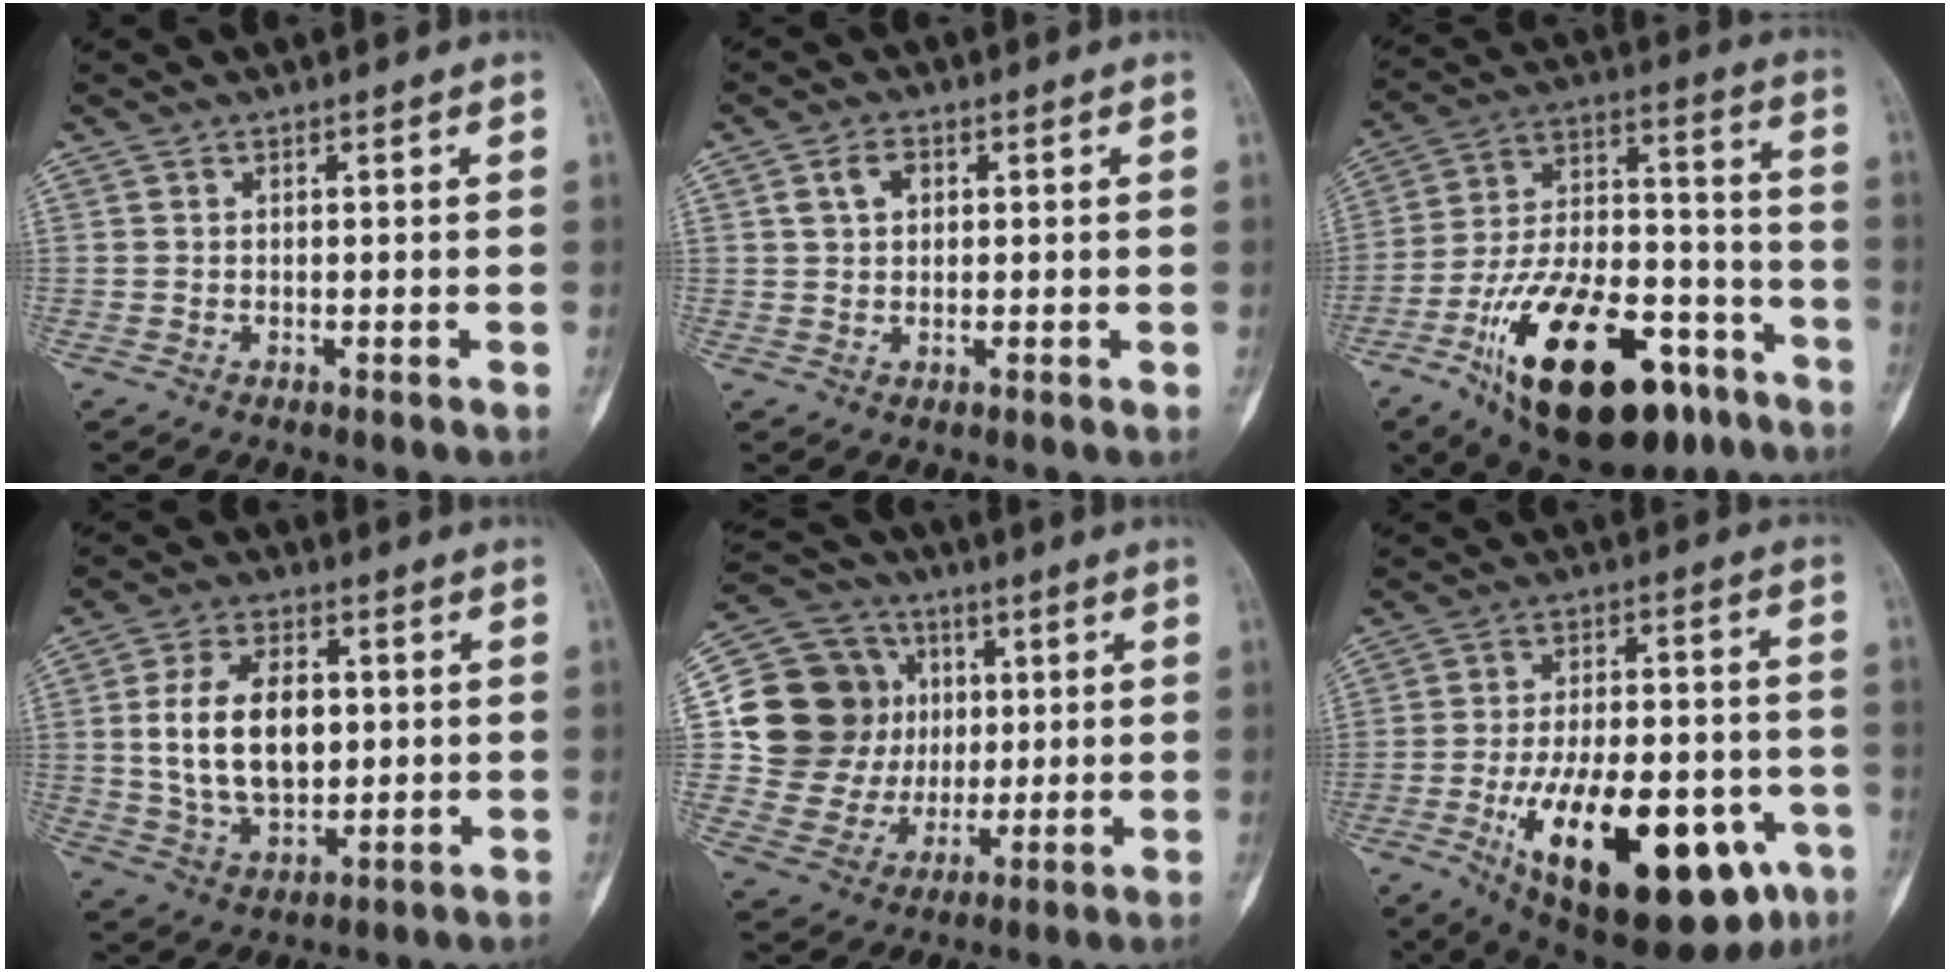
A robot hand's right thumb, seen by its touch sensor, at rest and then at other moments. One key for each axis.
{"total": 3.6, "fx": 1.1, "fy": 2.5, "fz": 2.4, "tx": -0.040, "ty": 0.002, "tz": 0.020}
{"total": 28.2, "fx": -14.6, "fy": 13.2, "fz": 20.2, "tx": -0.347, "ty": 0.067, "tz": -0.235}
{"total": 13.8, "fx": 1.4, "fy": 8.5, "fz": 10.7, "tx": -0.170, "ty": -0.002, "tz": 0.029}
{"total": 18.8, "fx": 3.1, "fy": 16.9, "fz": 7.6, "tx": -0.098, "ty": 0.025, "tz": 0.071}
{"total": 27.6, "fx": -10.6, "fy": 11.7, "fz": 22.7, "tx": -0.319, "ty": 0.018, "tz": -0.140}